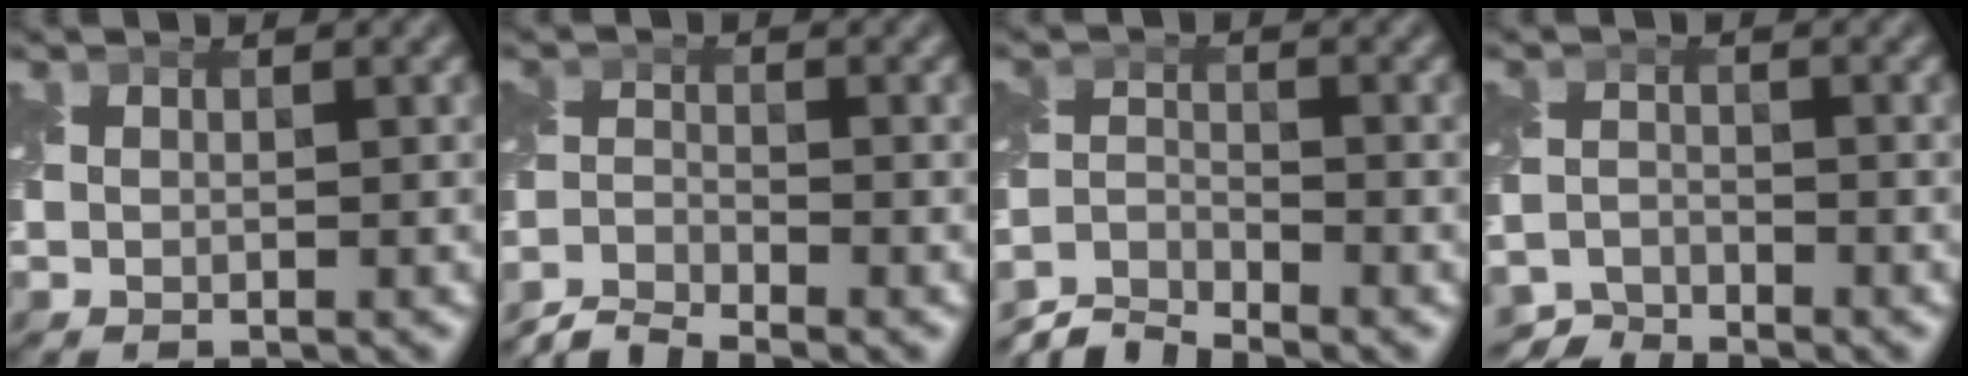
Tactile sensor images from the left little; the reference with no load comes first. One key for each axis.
{"total": 3.8, "fx": -3.7, "fy": 0.4, "fz": 0.8, "tx": -0.015, "ty": -0.007, "tz": -0.083}
{"total": 4.5, "fx": -4.3, "fy": 0.6, "fz": 0.9, "tx": -0.013, "ty": -0.006, "tz": -0.094}
{"total": 3.9, "fx": -3.9, "fy": 0.7, "fz": 0.2, "tx": -0.001, "ty": -0.014, "tz": -0.076}